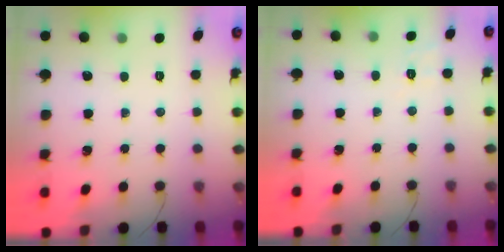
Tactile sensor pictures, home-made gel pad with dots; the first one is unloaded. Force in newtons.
{"total": 2.8, "press": 2.3, "slide": 1.7}